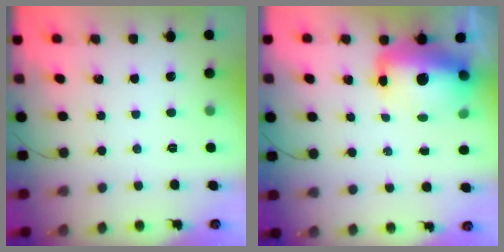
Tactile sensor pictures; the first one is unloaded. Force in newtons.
{"total": 16.0, "press": 15.5, "slide": 3.9}